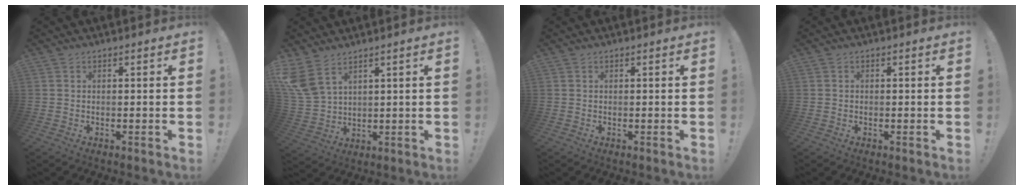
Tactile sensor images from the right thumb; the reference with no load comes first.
{"total": 8.9, "force": [5.8, 4.2, 5.3], "torque": [-0.117, -0.025, 0.114]}
{"total": 0.0}
{"total": 0.6, "force": [-0.4, 0.4, 0.2], "torque": [-0.008, 0.003, -0.007]}